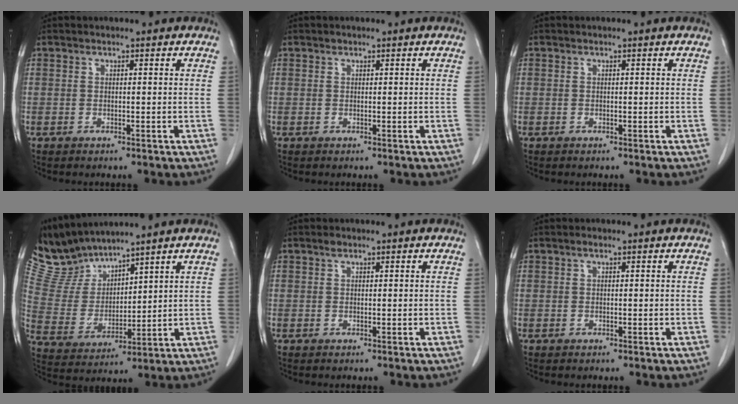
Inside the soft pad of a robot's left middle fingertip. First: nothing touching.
{"total": 0.0}
{"total": 0.0}
{"total": 8.2, "force": [8.1, 0.6, 0.2], "torque": [-0.030, 0.003, 0.190]}
{"total": 0.6, "force": [0.4, 0.2, 0.3], "torque": [-0.009, 0.002, 0.008]}
{"total": 0.5, "force": [0.3, 0.1, 0.4], "torque": [-0.008, 0.001, 0.003]}